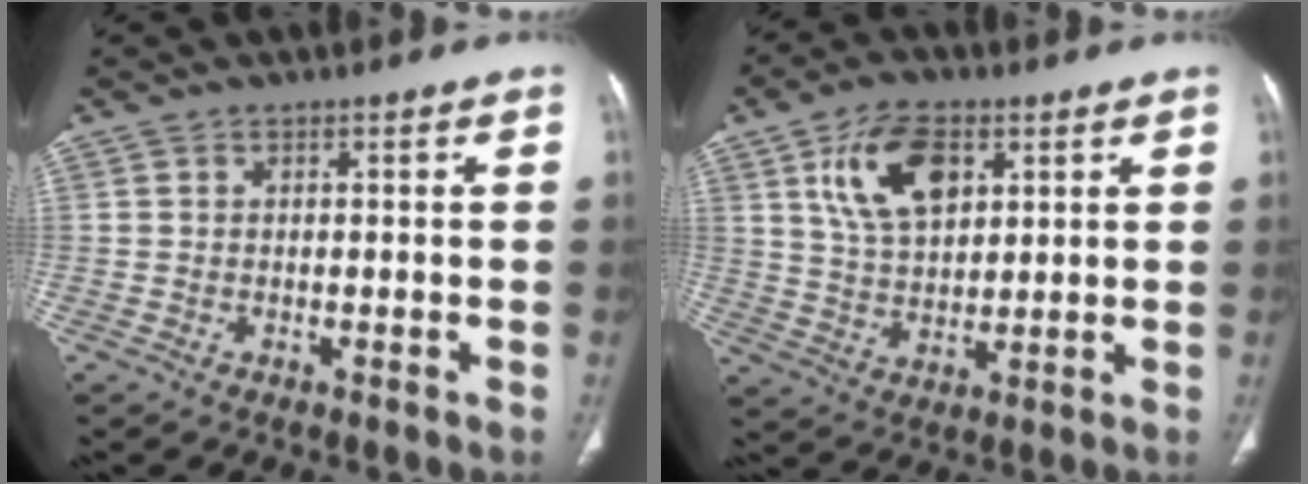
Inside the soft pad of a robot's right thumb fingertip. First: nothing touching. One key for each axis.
{"total": 12.5, "fx": 5.0, "fy": 7.2, "fz": 8.9, "tx": -0.143, "ty": -0.014, "tz": 0.097}